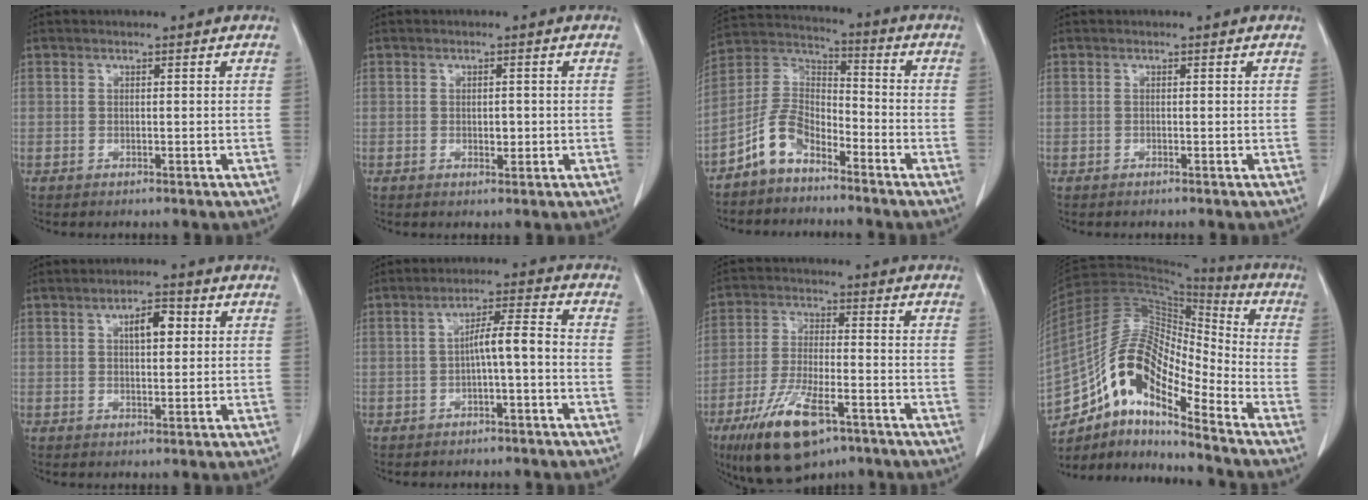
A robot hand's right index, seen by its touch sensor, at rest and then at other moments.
{"total": 1.7, "force": [-0.1, 1.0, 1.4], "torque": [-0.019, 0.001, 0.004]}
{"total": 8.4, "force": [-5.8, 4.2, 4.3], "torque": [-0.096, 0.025, -0.120]}
{"total": 0.0}
{"total": 4.3, "force": [1.4, 1.7, 3.7], "torque": [-0.059, 0.007, 0.021]}
{"total": 5.2, "force": [-1.1, 0.5, 5.1], "torque": [-0.083, 0.021, -0.015]}
{"total": 13.4, "force": [-7.8, 4.2, 10.0], "torque": [-0.198, -0.017, -0.131]}
{"total": 15.3, "force": [-9.6, 4.5, 11.0], "torque": [-0.205, 0.044, -0.167]}